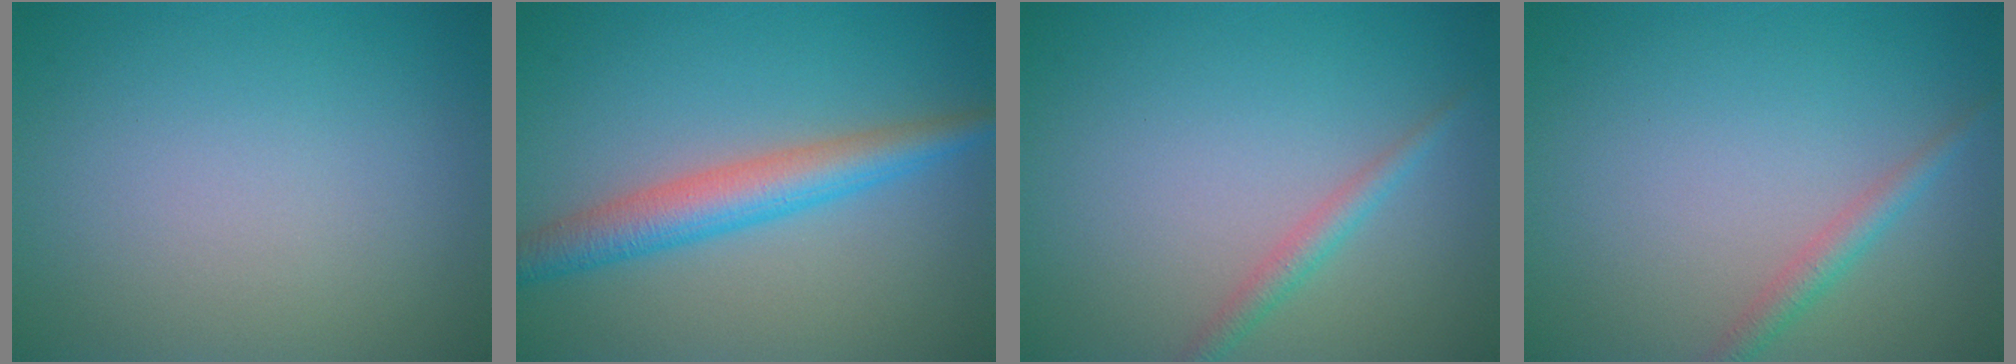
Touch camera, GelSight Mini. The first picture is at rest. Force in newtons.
{"total": 4.6, "press": 4.6, "slide": 0.0}
{"total": 1.6, "press": 1.6, "slide": 0.0}
{"total": 1.8, "press": 1.8, "slide": 0.0}